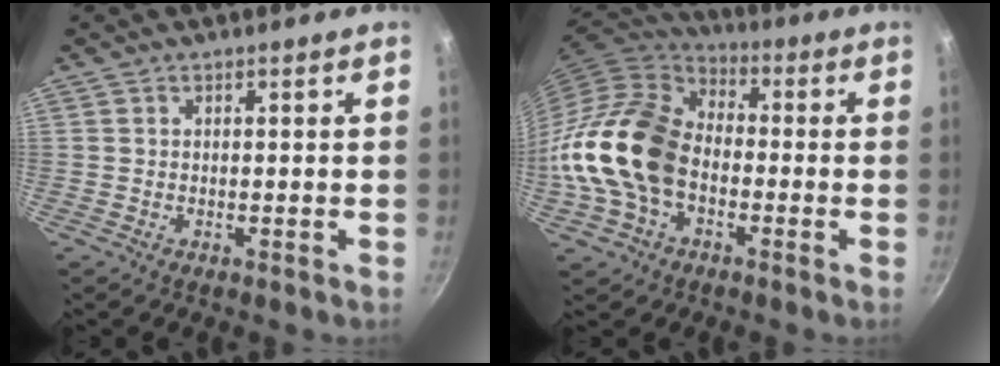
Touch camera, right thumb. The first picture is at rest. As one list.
[{"total": 18.1, "force": [-3.4, 12.9, 12.3], "torque": [-0.210, 0.040, -0.080]}]